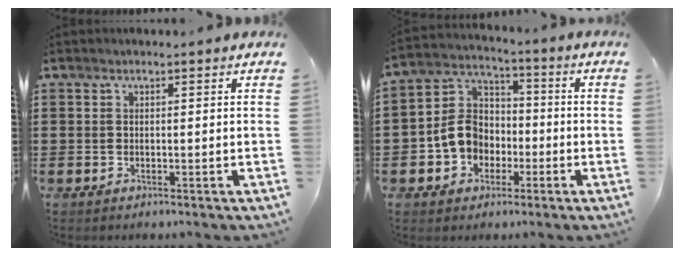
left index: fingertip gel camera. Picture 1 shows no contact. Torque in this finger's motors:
{"motor_torque": [0.99, 0.38, 0.60, 0.09]}